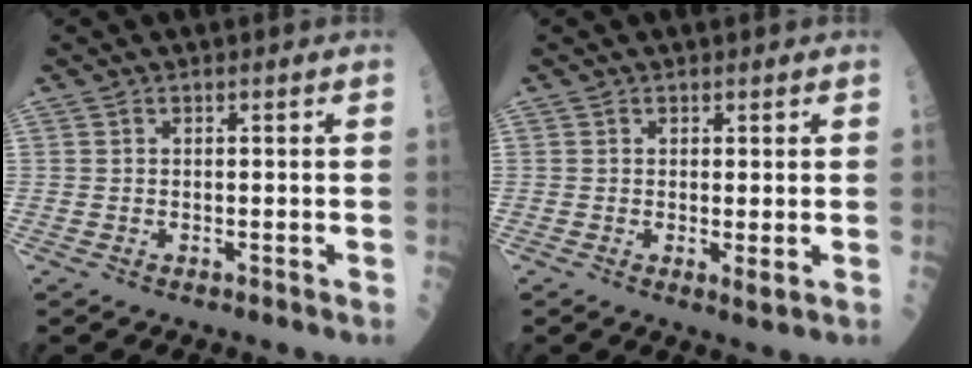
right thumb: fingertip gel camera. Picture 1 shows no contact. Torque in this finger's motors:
{"motor_torque": [-0.35, 0.05, -0.15, -0.11, 0.00]}